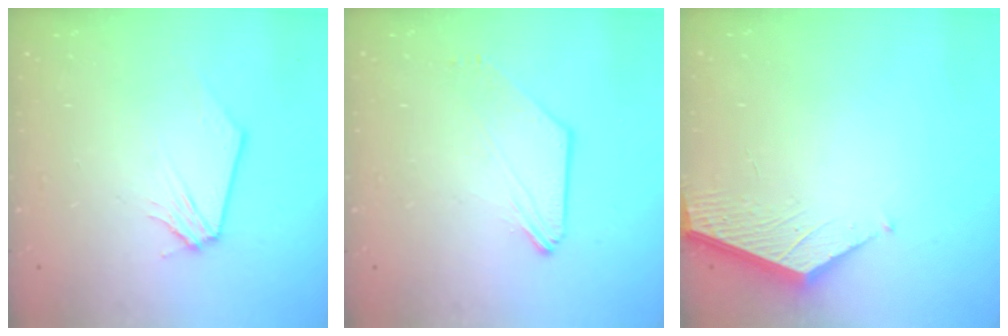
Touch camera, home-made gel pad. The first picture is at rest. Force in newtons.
{"total": 1.1, "press": 1.0, "slide": 0.4}
{"total": 2.1, "press": 2.1, "slide": 0.2}